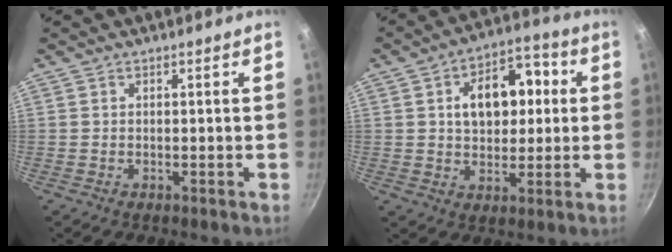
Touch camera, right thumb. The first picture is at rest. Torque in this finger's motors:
{"motor_torque": [1.60, 1.68, 1.34, -0.01, 0.07]}